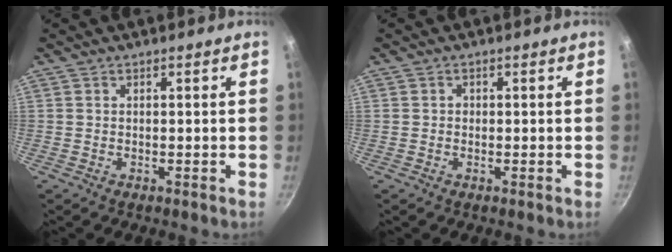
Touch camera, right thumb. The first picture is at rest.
{"total": 0.8, "force": [0.1, 0.7, 0.2], "torque": [-0.001, 0.003, 0.000]}